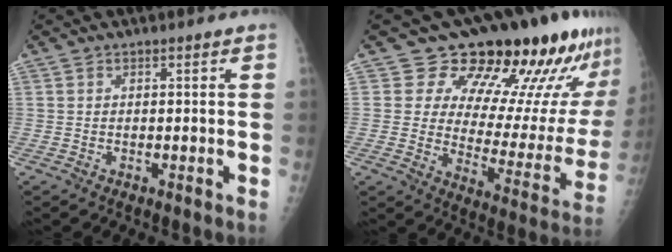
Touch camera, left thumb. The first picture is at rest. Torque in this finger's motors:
{"motor_torque": [0.50, 0.52, 0.07, -0.52, 0.11]}